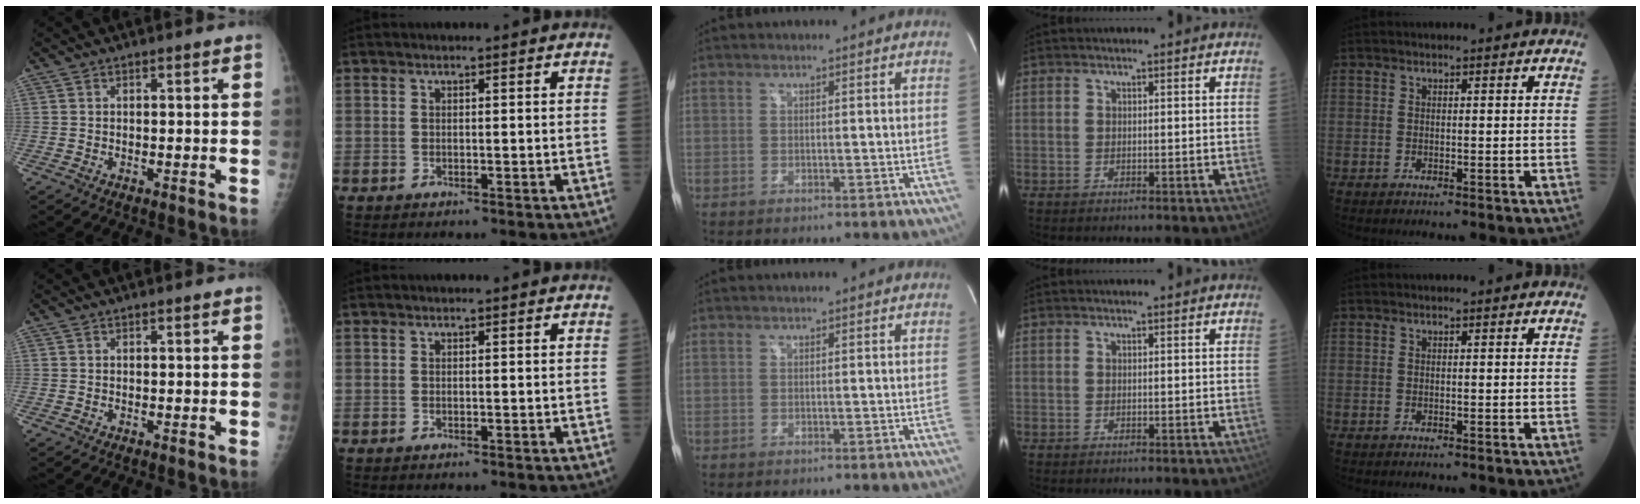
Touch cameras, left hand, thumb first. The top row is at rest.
{}